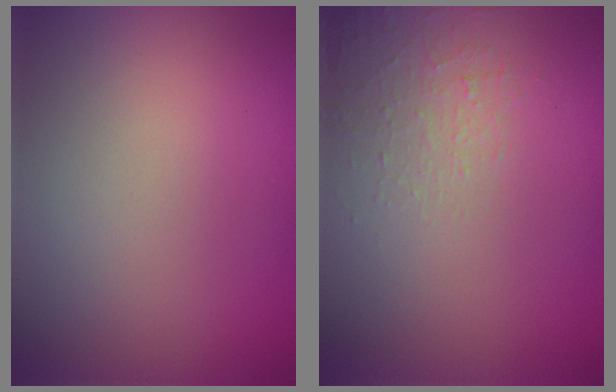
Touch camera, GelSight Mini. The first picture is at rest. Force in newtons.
{"total": 1.3, "press": 0.4, "slide": 1.2}